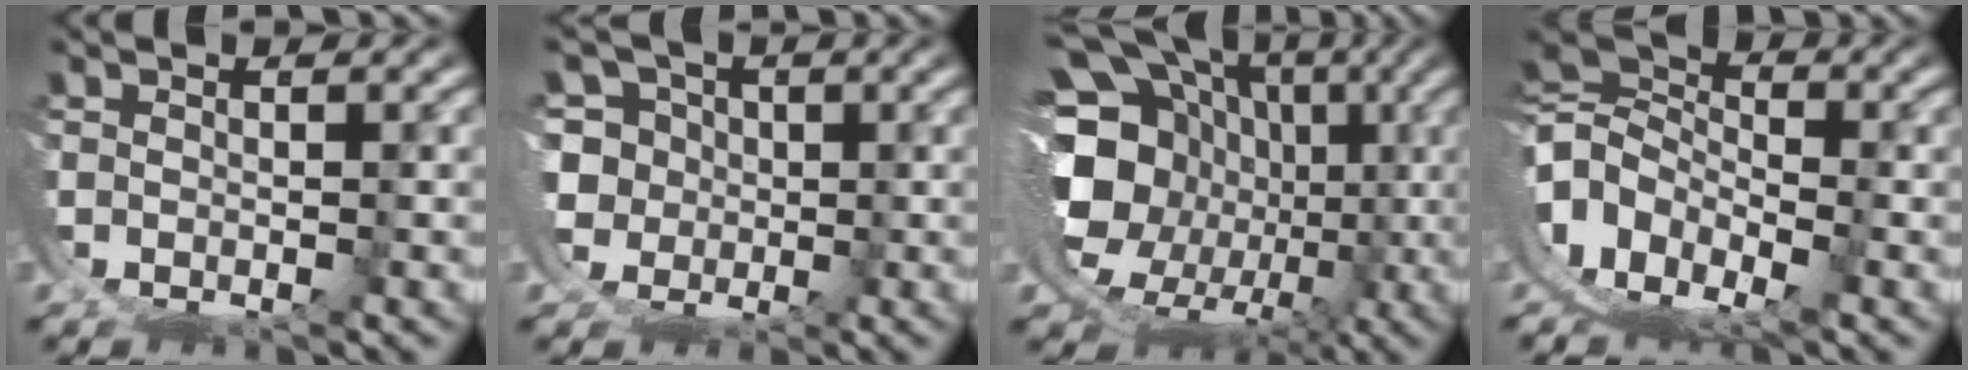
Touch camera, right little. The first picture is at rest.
{"total": 11.2, "force": [-0.3, 10.3, 4.3], "torque": [-0.126, -0.042, -0.006]}
{"total": 18.1, "force": [-1.0, 14.2, 11.2], "torque": [-0.209, -0.054, -0.004]}
{"total": 14.1, "force": [-1.7, 11.6, 7.7], "torque": [-0.184, -0.043, -0.032]}